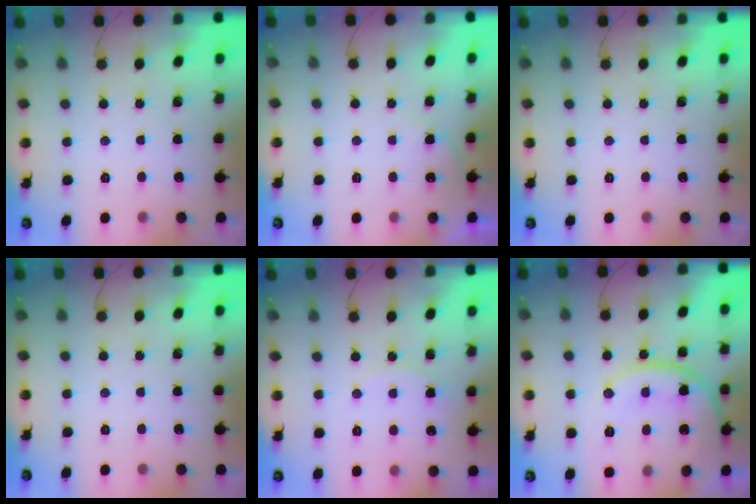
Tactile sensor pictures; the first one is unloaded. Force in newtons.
{"total": 3.4, "press": 3.4, "slide": 0.0}
{"total": 0.0}
{"total": 0.0}
{"total": 5.3, "press": 5.2, "slide": 0.6}
{"total": 16.8, "press": 16.7, "slide": 2.1}